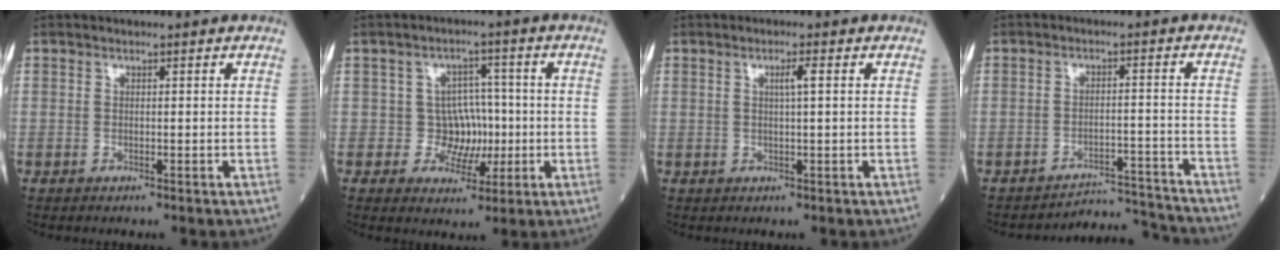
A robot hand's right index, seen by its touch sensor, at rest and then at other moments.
{"total": 5.4, "force": [-0.6, 4.9, 2.2], "torque": [-0.015, 0.014, -0.006]}
{"total": 2.1, "force": [0.5, -0.2, 2.0], "torque": [-0.038, 0.001, 0.007]}
{"total": 7.3, "force": [-7.0, -1.3, -1.9], "torque": [0.033, 0.015, -0.105]}